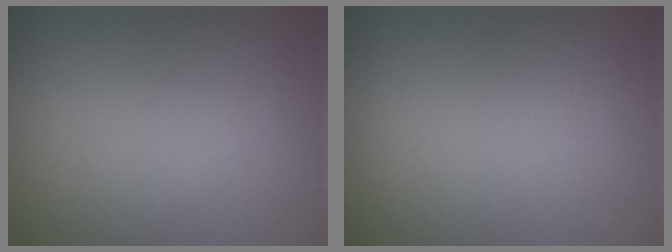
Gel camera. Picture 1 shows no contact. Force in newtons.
{"total": 0.0}